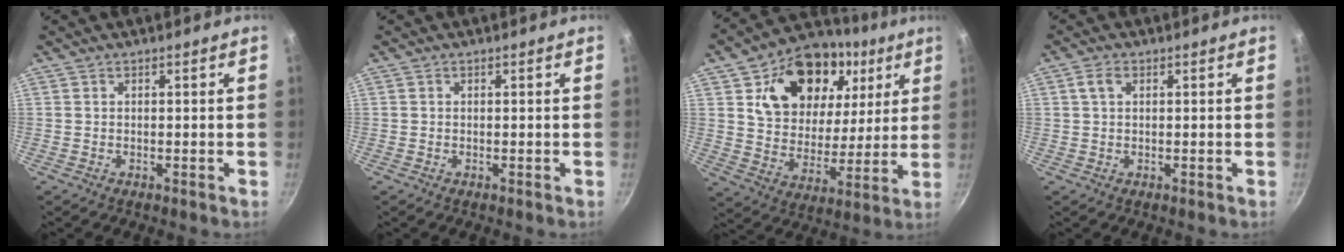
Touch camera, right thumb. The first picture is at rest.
{"total": 0.0}
{"total": 23.7, "force": [9.6, 16.2, 14.4], "torque": [-0.202, -0.021, 0.160]}
{"total": 2.5, "force": [0.8, 1.6, 1.7], "torque": [-0.029, 0.006, 0.014]}